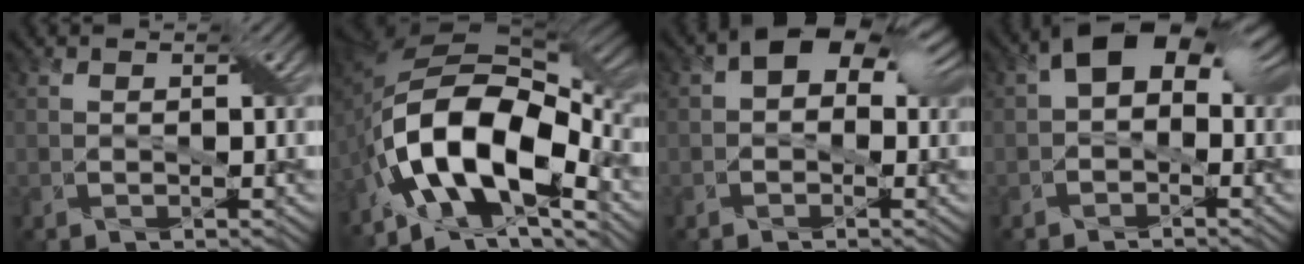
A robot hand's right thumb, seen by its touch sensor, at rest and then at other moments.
{"total": 16.4, "force": [-6.9, 8.2, 12.4], "torque": [-0.238, -0.006, -0.141]}
{"total": 8.4, "force": [2.1, 5.6, 5.9], "torque": [-0.071, 0.040, 0.000]}
{"total": 7.7, "force": [1.3, 4.8, 5.8], "torque": [-0.093, 0.017, 0.006]}